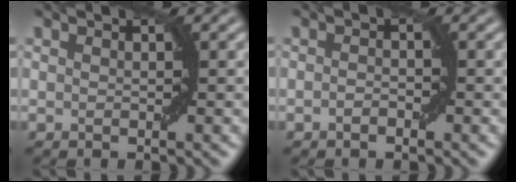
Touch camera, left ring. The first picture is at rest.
{"total": 0.9, "force": [-0.5, 0.4, 0.7], "torque": [-0.012, 0.003, -0.008]}